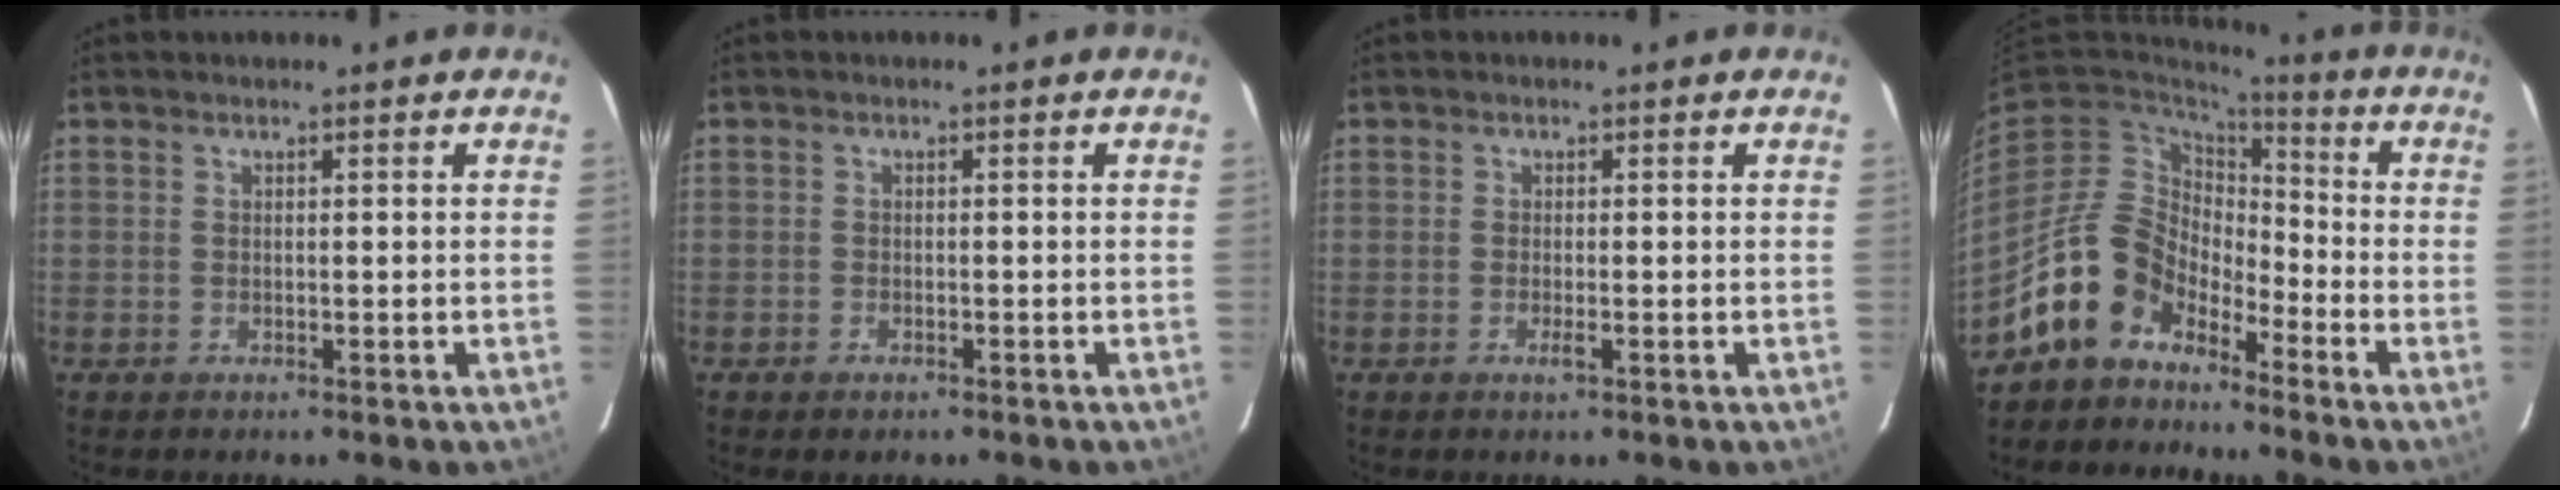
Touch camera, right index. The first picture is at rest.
{"total": 1.3, "force": [-0.9, 0.8, 0.5], "torque": [-0.012, -0.001, -0.017]}
{"total": 1.2, "force": [-0.5, 0.1, 1.1], "torque": [-0.022, -0.002, -0.010]}
{"total": 12.2, "force": [-9.1, 7.0, 4.1], "torque": [-0.086, 0.028, -0.171]}